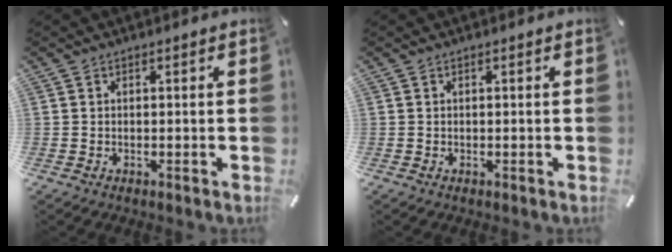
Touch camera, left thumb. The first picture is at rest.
{"total": 0.0}